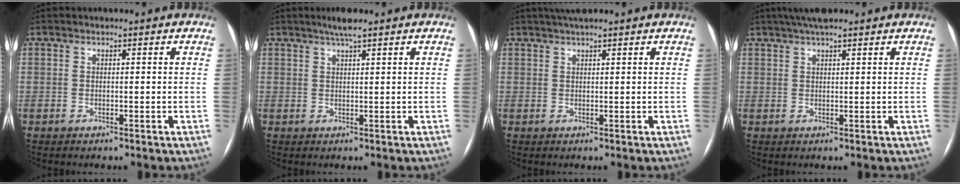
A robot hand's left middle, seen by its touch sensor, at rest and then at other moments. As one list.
[{"total": 2.7, "force": [2.0, 0.0, 1.8], "torque": [-0.039, 0.006, 0.038]}, {"total": 3.9, "force": [3.1, 0.2, 2.2], "torque": [-0.033, 0.026, 0.054]}, {"total": 5.4, "force": [4.3, 0.8, 3.2], "torque": [-0.052, 0.029, 0.072]}]